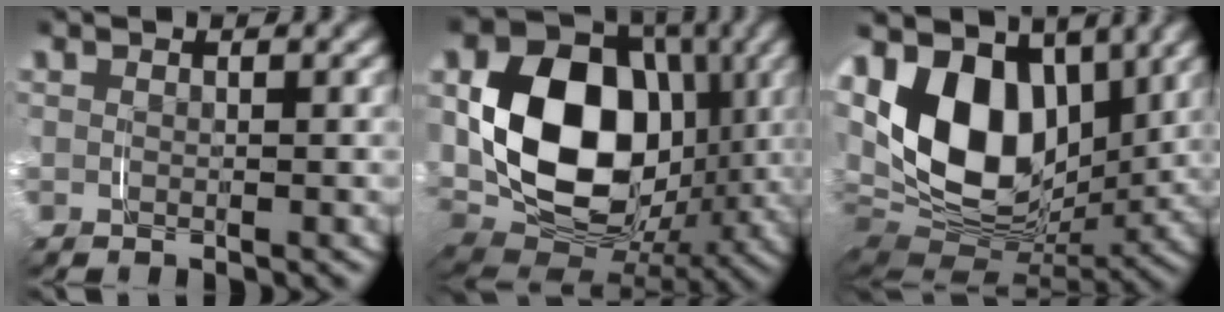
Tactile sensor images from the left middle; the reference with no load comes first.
{"total": 16.9, "force": [0.4, 12.0, 11.8], "torque": [-0.234, -0.026, 0.008]}
{"total": 12.9, "force": [2.0, 8.6, 9.5], "torque": [-0.184, -0.008, 0.028]}